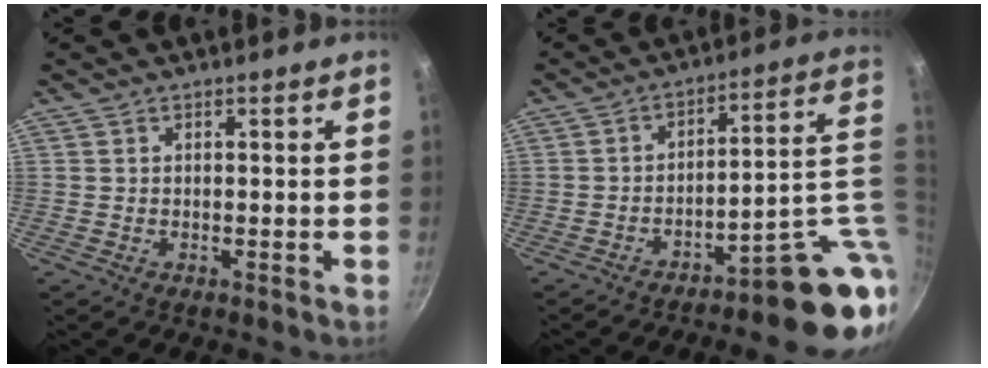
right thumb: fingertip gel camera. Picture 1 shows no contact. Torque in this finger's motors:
{"motor_torque": [3.28, 0.60, 1.32, -1.45, 0.08]}